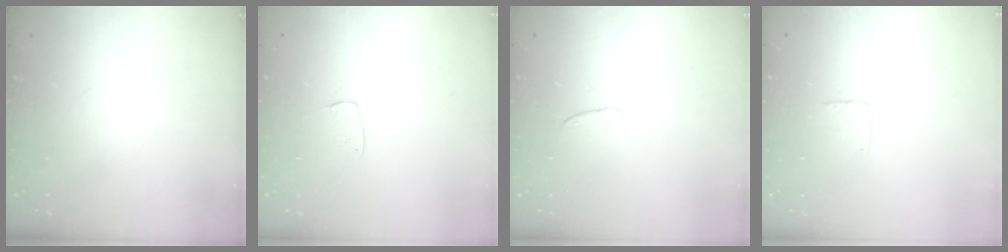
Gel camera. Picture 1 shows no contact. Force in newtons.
{"total": 5.2, "press": 5.2, "slide": 0.3}
{"total": 2.5, "press": 2.5, "slide": 0.1}
{"total": 3.6, "press": 3.6, "slide": 0.2}